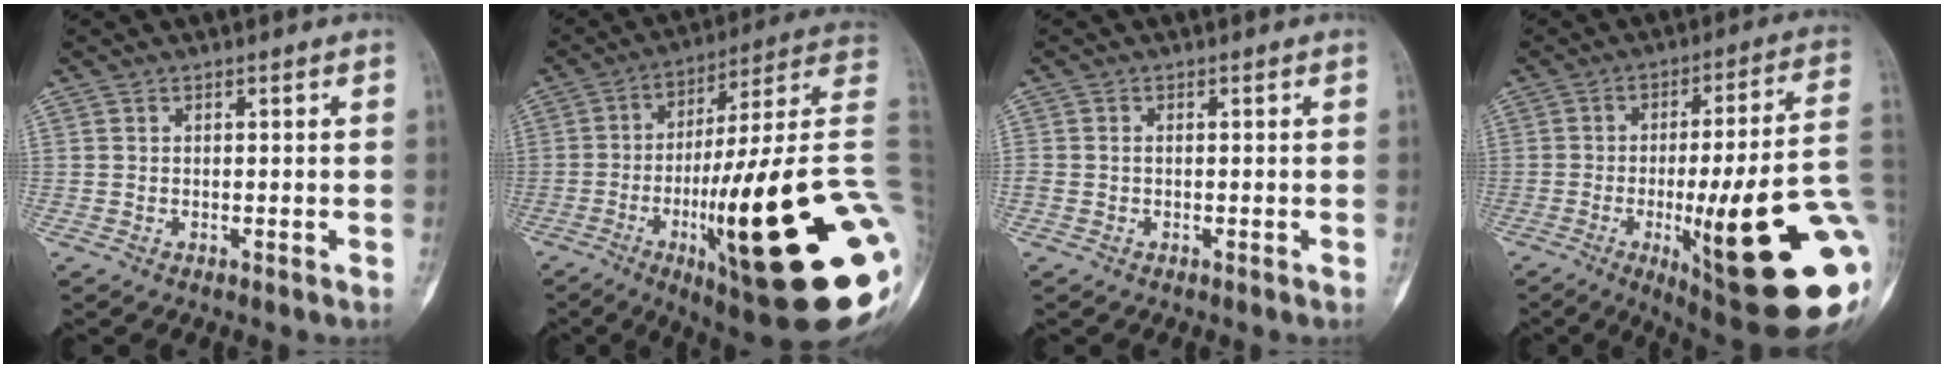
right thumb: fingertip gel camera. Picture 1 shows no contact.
{"total": 35.3, "force": [-7.7, 6.5, 33.8], "torque": [-0.426, 0.009, -0.122]}
{"total": 1.0, "force": [-0.1, 0.7, 0.7], "torque": [-0.015, 0.003, -0.006]}
{"total": 27.5, "force": [-5.7, 5.7, 26.3], "torque": [-0.325, 0.000, -0.070]}